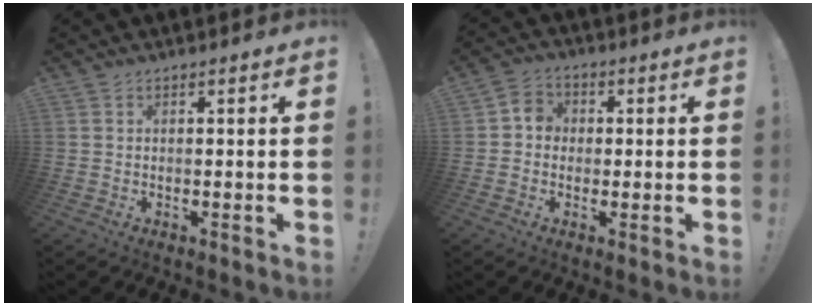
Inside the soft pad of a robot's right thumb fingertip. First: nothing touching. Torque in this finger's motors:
{"motor_torque": [-0.01, 0.12, 0.36, -0.06, 0.11]}